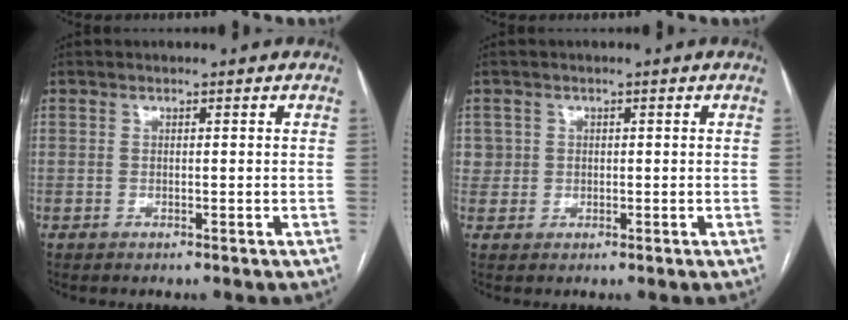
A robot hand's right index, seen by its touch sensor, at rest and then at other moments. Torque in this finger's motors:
{"motor_torque": [0.29, 0.25, 0.20, 0.05]}